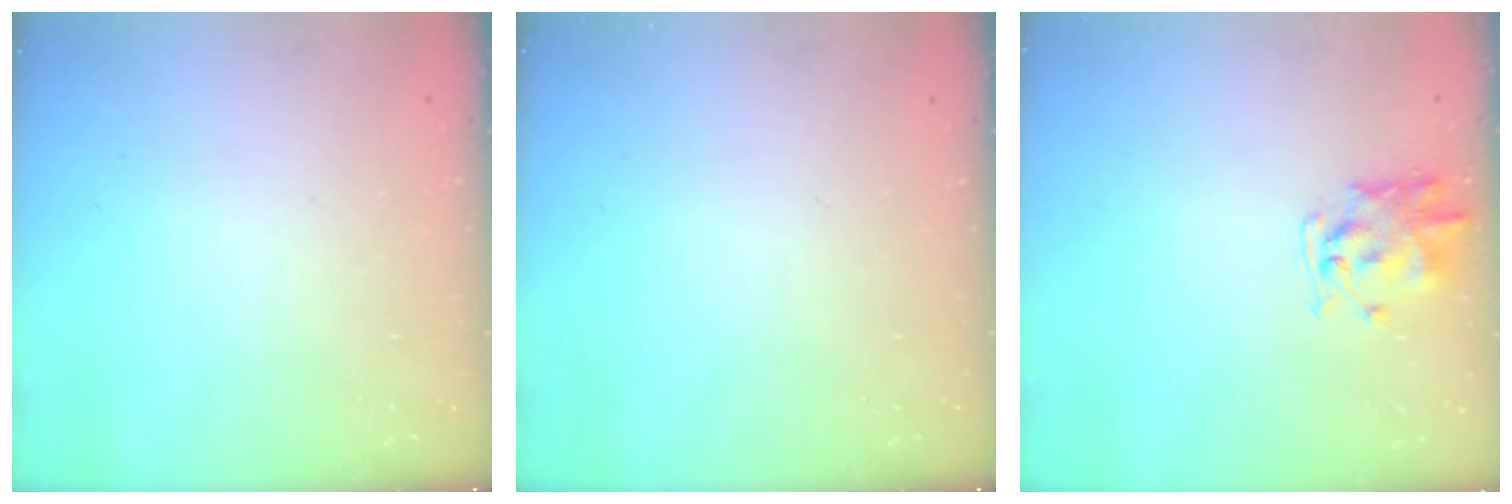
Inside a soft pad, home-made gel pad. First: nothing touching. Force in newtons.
{"total": 0.0}
{"total": 1.7, "press": 1.6, "slide": 0.1}